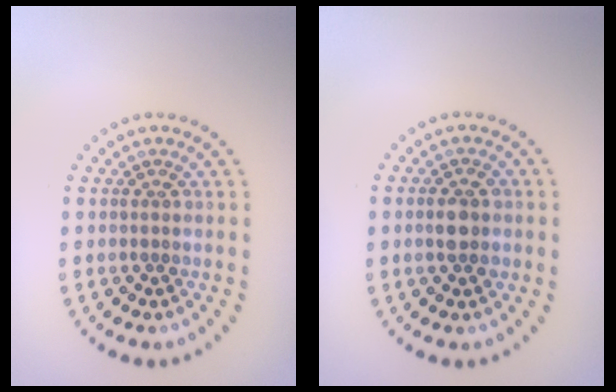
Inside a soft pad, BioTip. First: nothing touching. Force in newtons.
{"total": 2.4, "press": 2.4, "slide": 0.4}